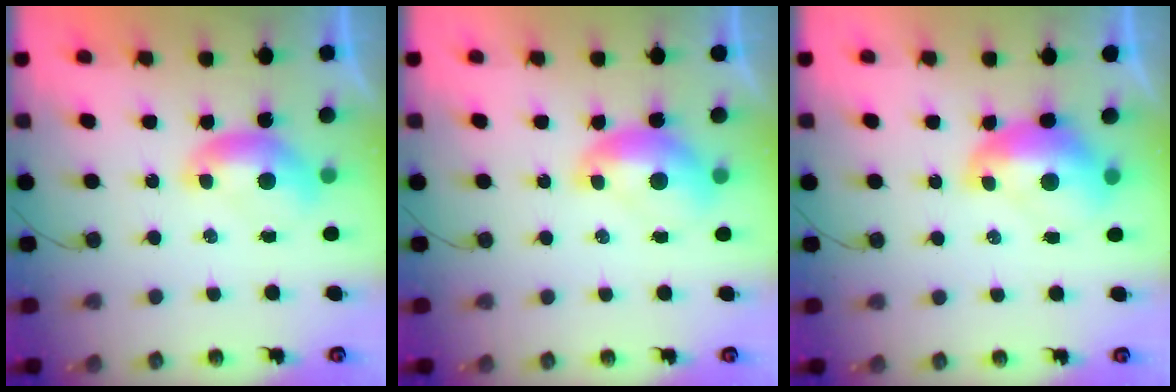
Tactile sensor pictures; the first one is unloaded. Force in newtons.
{"total": 1.3, "press": 1.3, "slide": 0.2}
{"total": 2.8, "press": 2.7, "slide": 0.7}